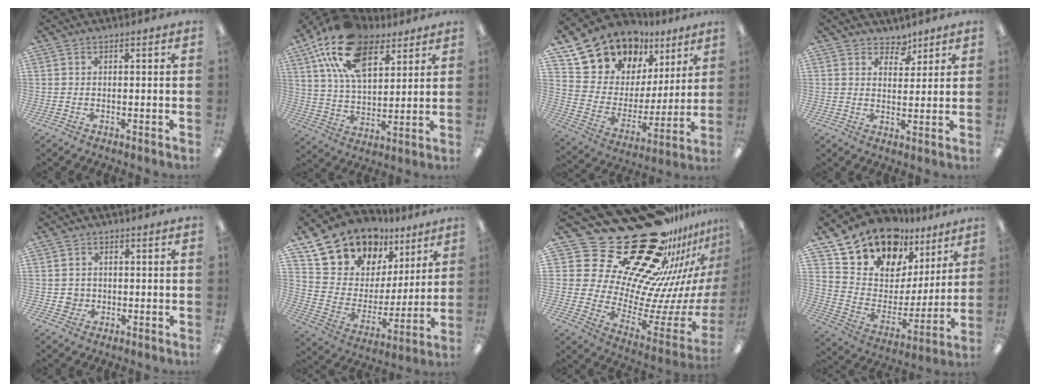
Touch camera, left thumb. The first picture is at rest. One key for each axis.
{"total": 19.9, "fx": 11.8, "fy": 10.7, "fz": 11.9, "tx": -0.220, "ty": -0.037, "tz": 0.214}
{"total": 14.7, "fx": 12.0, "fy": 8.4, "fz": 1.3, "tx": -0.061, "ty": -0.104, "tz": 0.230}
{"total": 4.4, "fx": 3.6, "fy": 2.3, "fz": 0.7, "tx": 0.000, "ty": -0.024, "tz": 0.064}
{"total": 2.9, "fx": -0.1, "fy": 2.9, "fz": 0.4, "tx": -0.003, "ty": 0.000, "tz": -0.005}
{"total": 15.9, "fx": 12.6, "fy": 9.2, "fz": 2.5, "tx": -0.075, "ty": -0.102, "tz": 0.241}
{"total": 36.5, "fx": 26.2, "fy": 17.3, "fz": 18.8, "tx": -0.242, "ty": -0.239, "tz": 0.515}
{"total": 15.1, "fx": 12.9, "fy": 7.4, "fz": 3.0, "tx": -0.092, "ty": -0.105, "tz": 0.237}